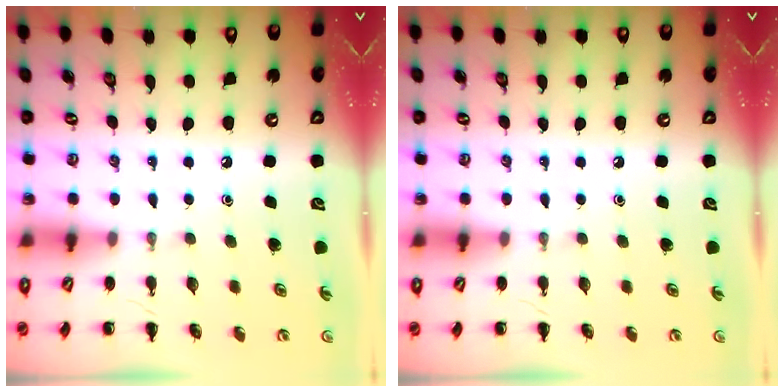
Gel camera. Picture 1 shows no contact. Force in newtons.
{"total": 0.0}